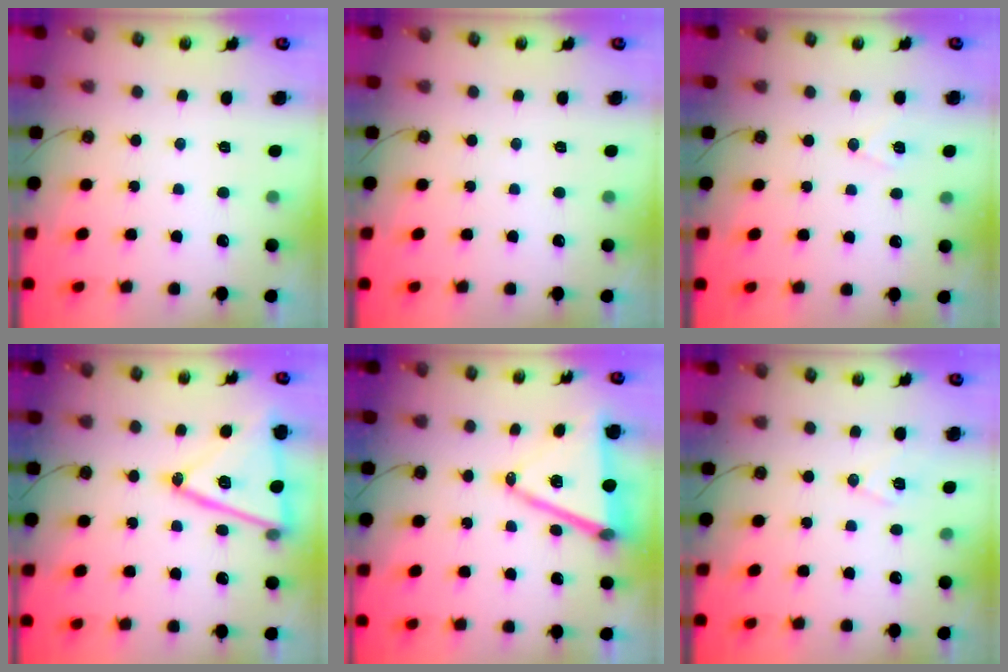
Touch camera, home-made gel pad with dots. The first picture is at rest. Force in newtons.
{"total": 0.0}
{"total": 7.2, "press": 5.7, "slide": 4.5}
{"total": 18.5, "press": 18.2, "slide": 3.2}
{"total": 14.4, "press": 13.8, "slide": 4.0}
{"total": 7.5, "press": 6.6, "slide": 3.6}